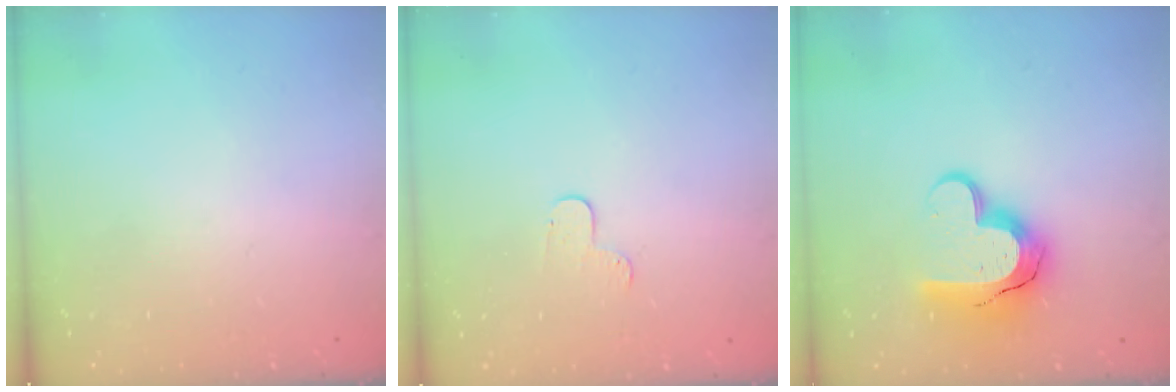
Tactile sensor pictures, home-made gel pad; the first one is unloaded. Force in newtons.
{"total": 4.1, "press": 4.1, "slide": 0.4}
{"total": 14.2, "press": 14.1, "slide": 1.0}